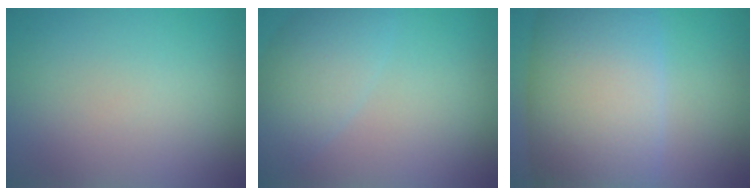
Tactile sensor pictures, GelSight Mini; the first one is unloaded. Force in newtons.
{"total": 4.6, "press": 4.6, "slide": 0.3}
{"total": 14.2, "press": 14.2, "slide": 0.6}